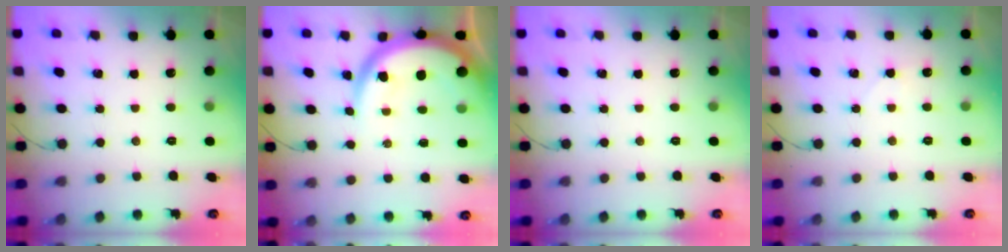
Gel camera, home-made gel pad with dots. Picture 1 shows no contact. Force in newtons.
{"total": 12.2, "press": 12.1, "slide": 1.1}
{"total": 0.0}
{"total": 3.0, "press": 2.6, "slide": 1.5}